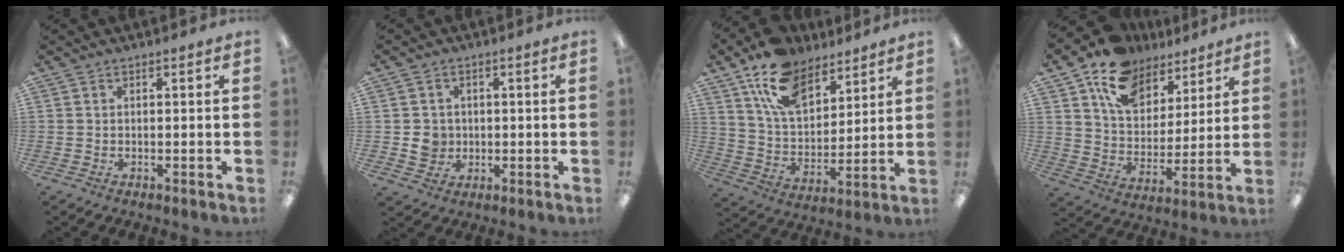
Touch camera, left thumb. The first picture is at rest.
{"total": 4.4, "force": [-0.2, 4.3, 1.2], "torque": [-0.011, 0.003, -0.004]}
{"total": 15.6, "force": [10.5, 8.5, 7.7], "torque": [-0.151, -0.040, 0.197]}
{"total": 14.9, "force": [9.9, 9.4, 5.9], "torque": [-0.112, -0.048, 0.187]}